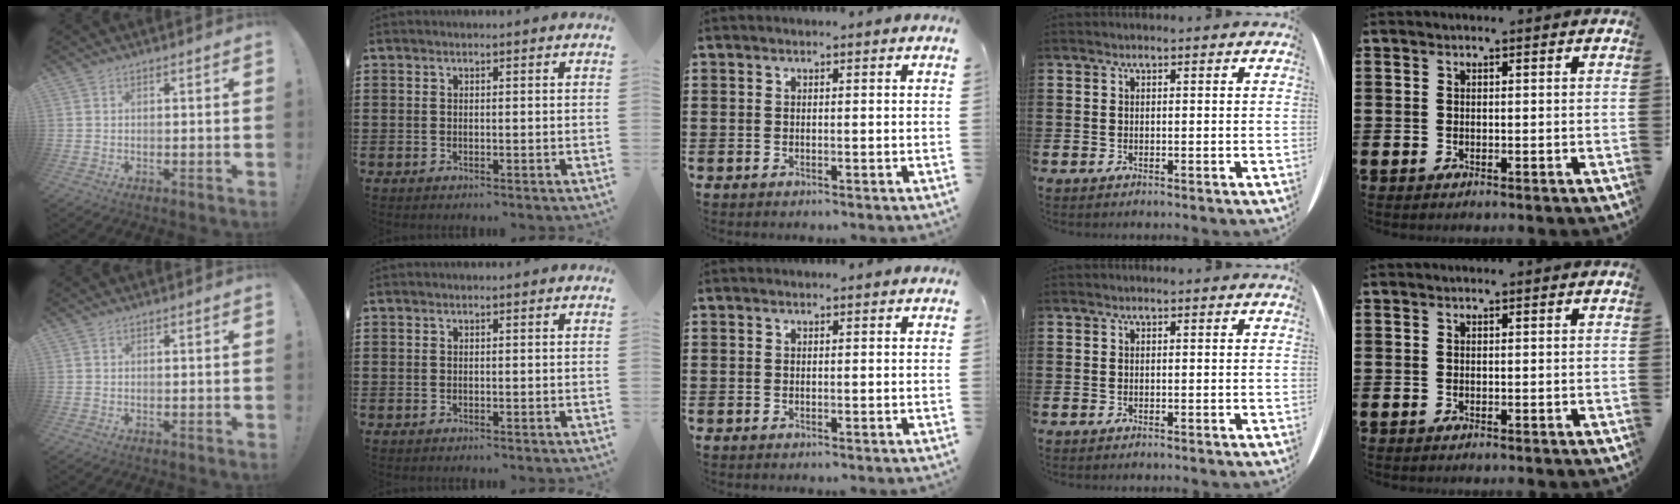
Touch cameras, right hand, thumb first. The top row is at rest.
{}